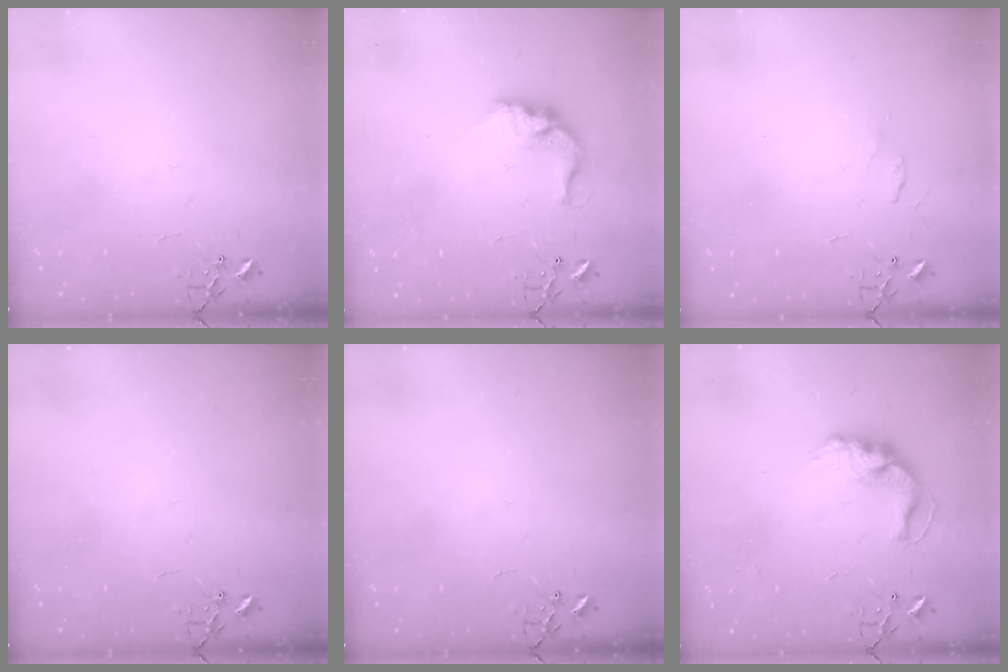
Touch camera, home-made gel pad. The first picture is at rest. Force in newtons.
{"total": 12.4, "press": 12.4, "slide": 0.6}
{"total": 4.1, "press": 4.1, "slide": 0.7}
{"total": 0.0}
{"total": 0.0}
{"total": 13.8, "press": 13.8, "slide": 1.0}